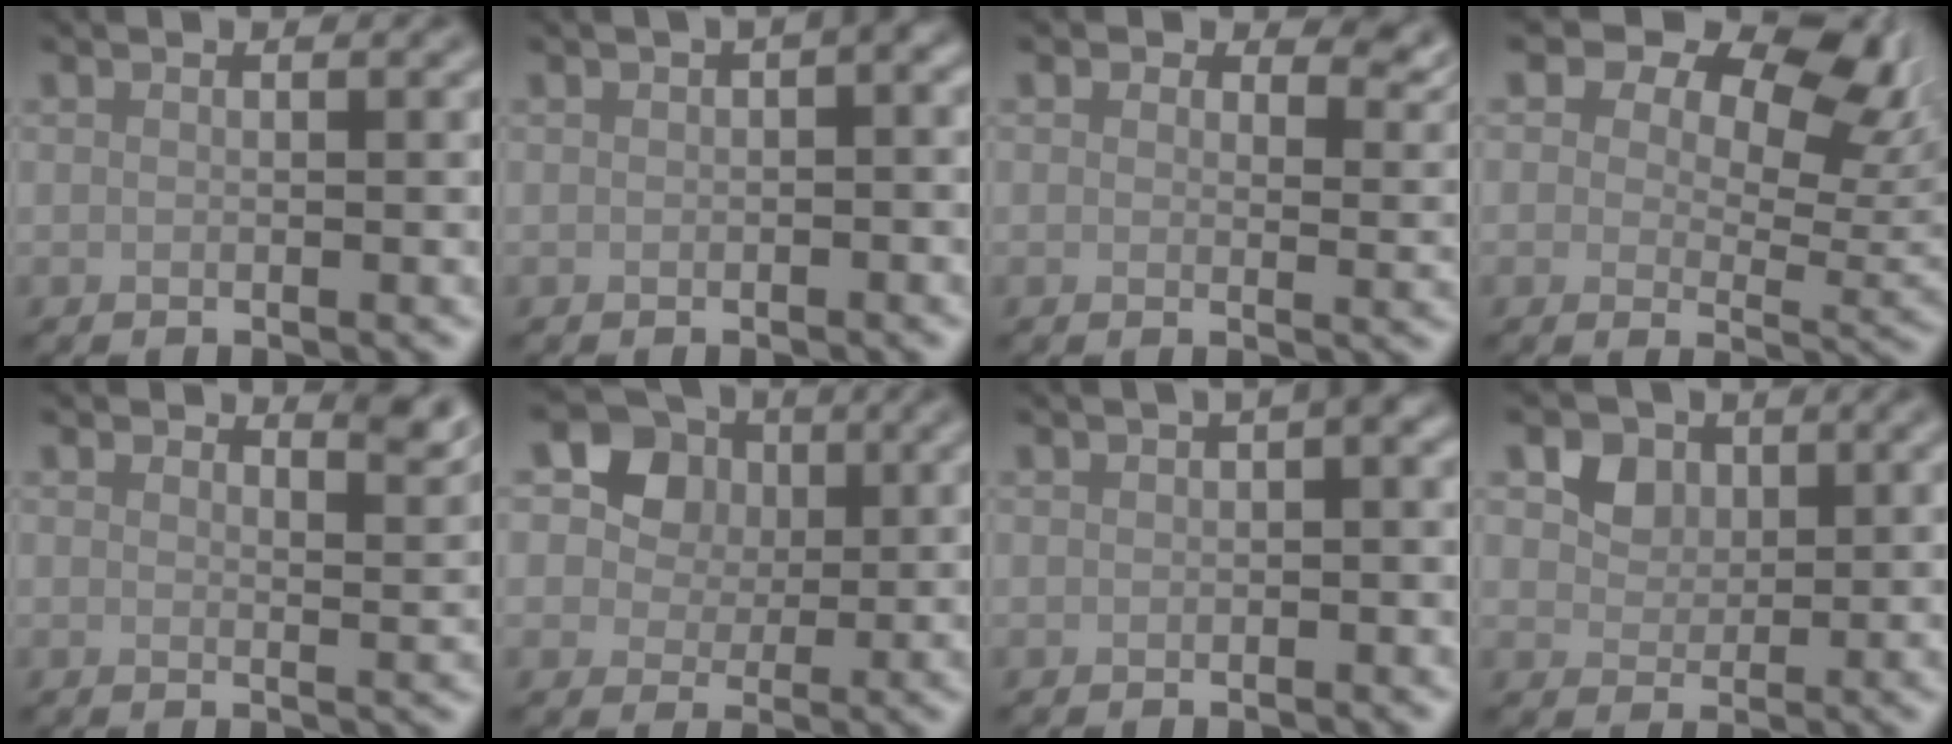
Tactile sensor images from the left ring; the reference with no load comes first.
{"total": 2.6, "force": [0.6, 1.2, 2.3], "torque": [-0.019, 0.011, 0.002]}
{"total": 4.0, "force": [2.4, 2.3, 2.2], "torque": [-0.031, -0.006, 0.028]}
{"total": 10.9, "force": [6.3, 5.8, 6.8], "torque": [-0.089, 0.005, 0.086]}
{"total": 2.4, "force": [2.2, 0.5, 1.0], "torque": [-0.009, -0.006, 0.029]}
{"total": 11.3, "force": [5.1, 9.1, 4.5], "torque": [-0.111, 0.025, 0.081]}
{"total": 2.3, "force": [0.5, 0.9, 2.0], "torque": [-0.018, 0.012, 0.004]}
{"total": 3.1, "force": [1.4, 2.4, 1.4], "torque": [-0.030, -0.011, 0.030]}